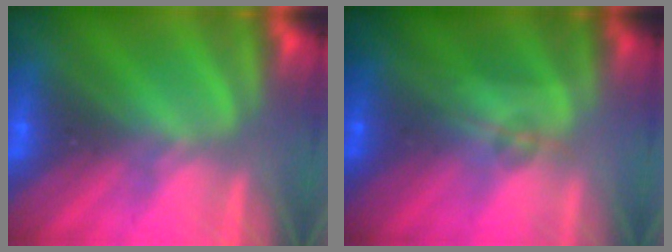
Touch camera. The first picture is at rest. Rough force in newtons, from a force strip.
{"total": 1.7}